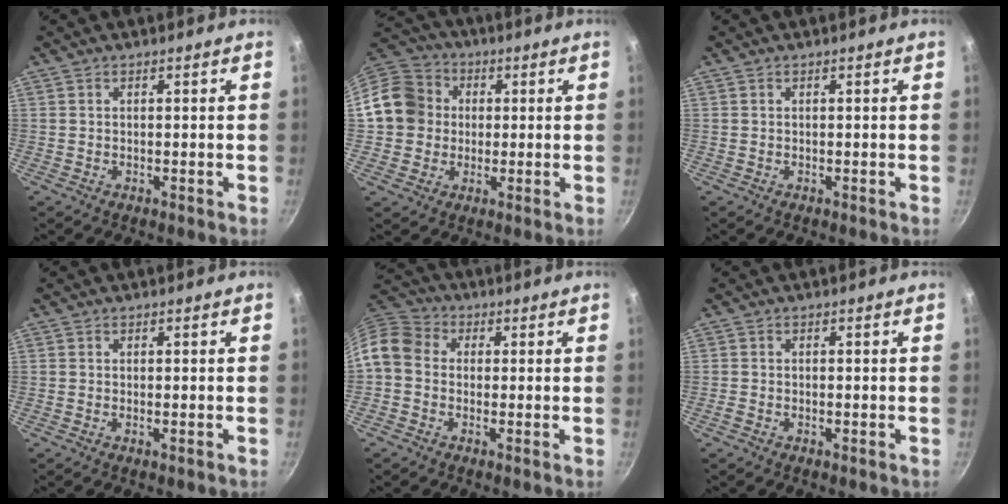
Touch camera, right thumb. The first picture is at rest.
{"total": 13.1, "force": [0.7, 12.0, 5.4], "torque": [-0.080, 0.034, 0.000]}
{"total": 0.0}
{"total": 0.6, "force": [-0.2, 0.1, 0.6], "torque": [-0.012, 0.000, -0.005]}
{"total": 7.8, "force": [-0.5, 6.4, 4.5], "torque": [-0.077, 0.027, -0.032]}
{"total": 0.9, "force": [-0.5, 0.4, 0.7], "torque": [-0.024, 0.006, -0.013]}